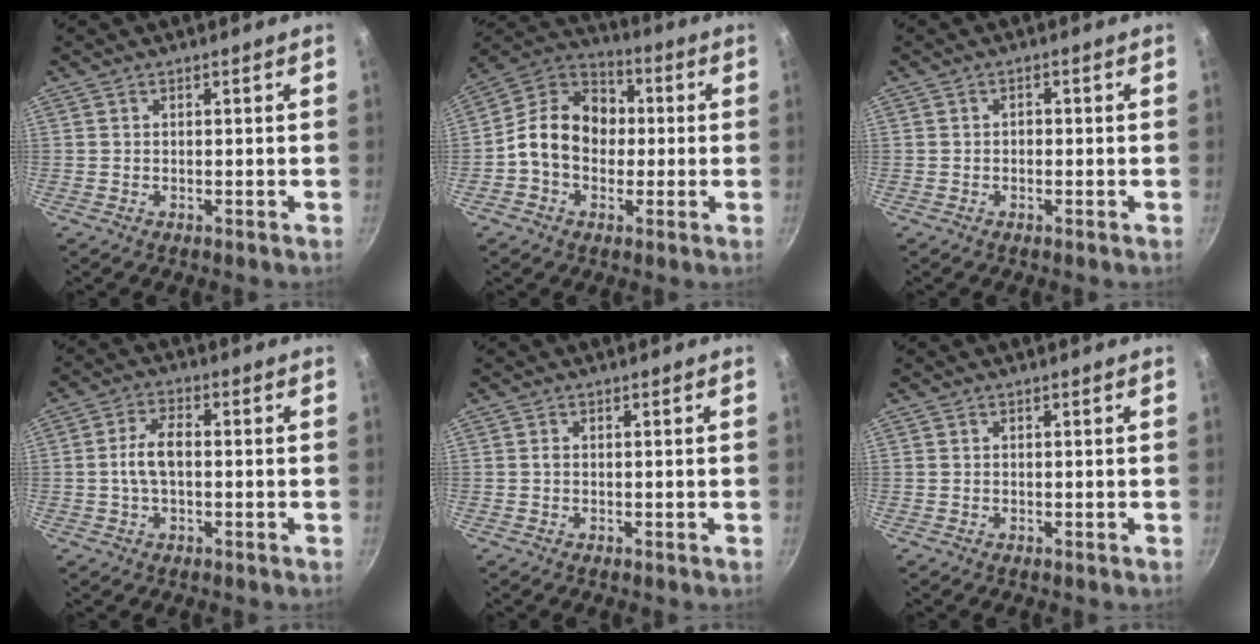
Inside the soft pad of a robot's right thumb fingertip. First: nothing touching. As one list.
[{"total": 14.2, "force": [-0.5, 11.2, 8.7], "torque": [-0.105, 0.039, -0.032]}, {"total": 0.9, "force": [-0.4, 0.7, 0.4], "torque": [-0.006, 0.005, -0.007]}, {"total": 6.0, "force": [-0.3, 3.2, 5.1], "torque": [-0.098, 0.021, -0.011]}, {"total": 0.6, "force": [0.0, 0.3, 0.5], "torque": [-0.011, 0.003, -0.002]}, {"total": 0.0}]